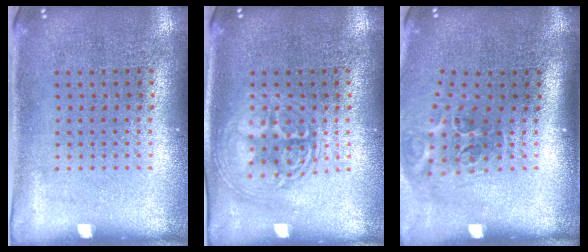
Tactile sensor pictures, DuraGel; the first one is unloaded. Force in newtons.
{"total": 3.0, "press": 3.0, "slide": 0.4}
{"total": 2.0, "press": 1.2, "slide": 1.6}